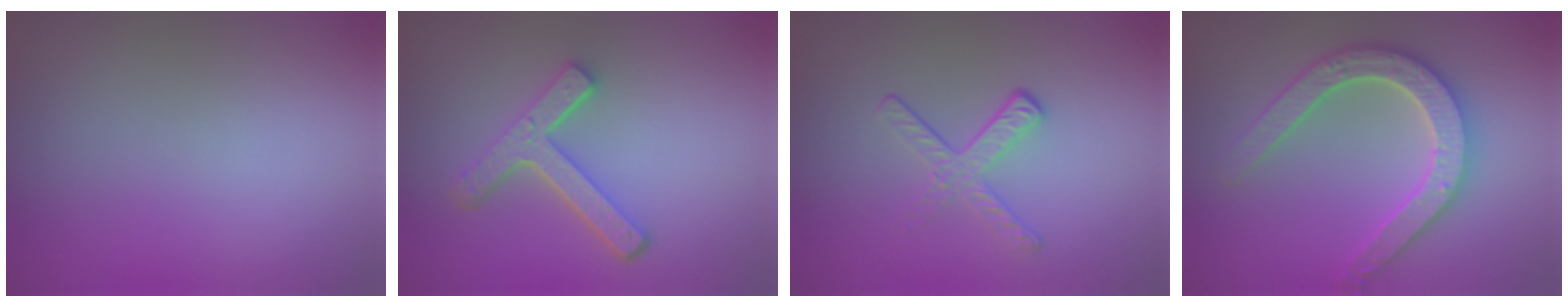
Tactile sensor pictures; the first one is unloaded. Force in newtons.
{"total": 4.3, "press": 3.3, "slide": 2.8}
{"total": 2.1, "press": 1.4, "slide": 1.6}
{"total": 5.3, "press": 5.2, "slide": 0.9}